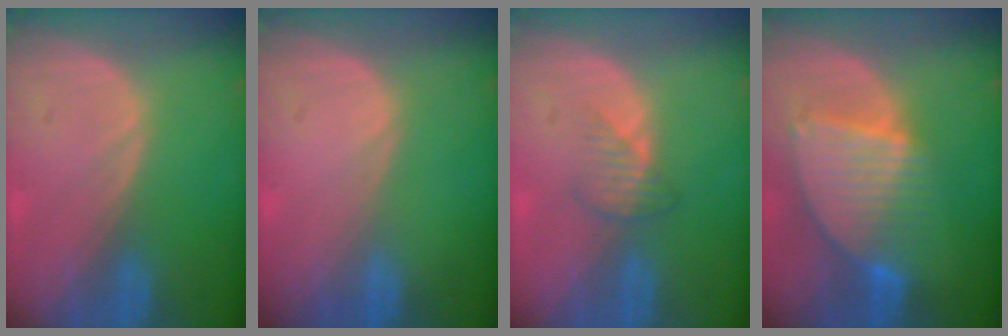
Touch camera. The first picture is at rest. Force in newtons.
{"total": 0.0}
{"total": 2.7, "press": 2.6, "slide": 0.7}
{"total": 8.6, "press": 7.5, "slide": 4.2}